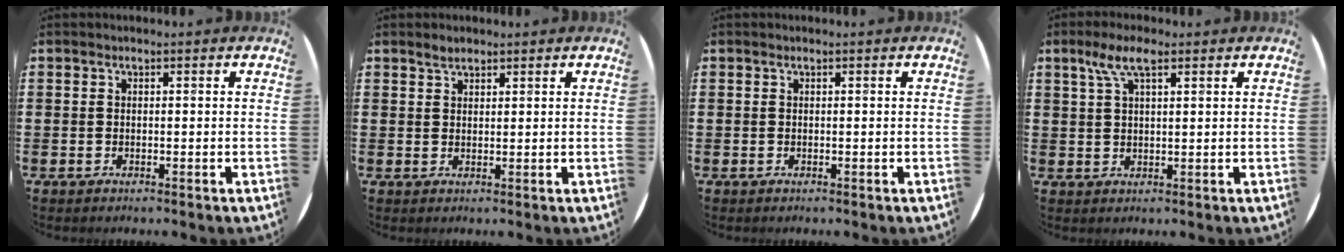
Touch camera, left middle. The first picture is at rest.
{"total": 1.6, "force": [1.5, 0.6, 0.3], "torque": [0.000, 0.000, 0.026]}
{"total": 0.0}
{"total": 4.9, "force": [2.8, 1.5, 3.7], "torque": [-0.078, 0.010, 0.048]}